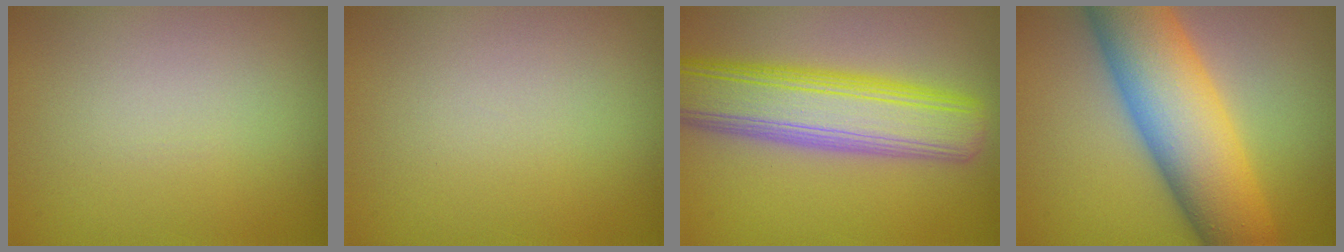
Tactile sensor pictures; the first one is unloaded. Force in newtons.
{"total": 0.0}
{"total": 9.0, "press": 9.0, "slide": 0.3}
{"total": 11.1, "press": 11.1, "slide": 0.5}